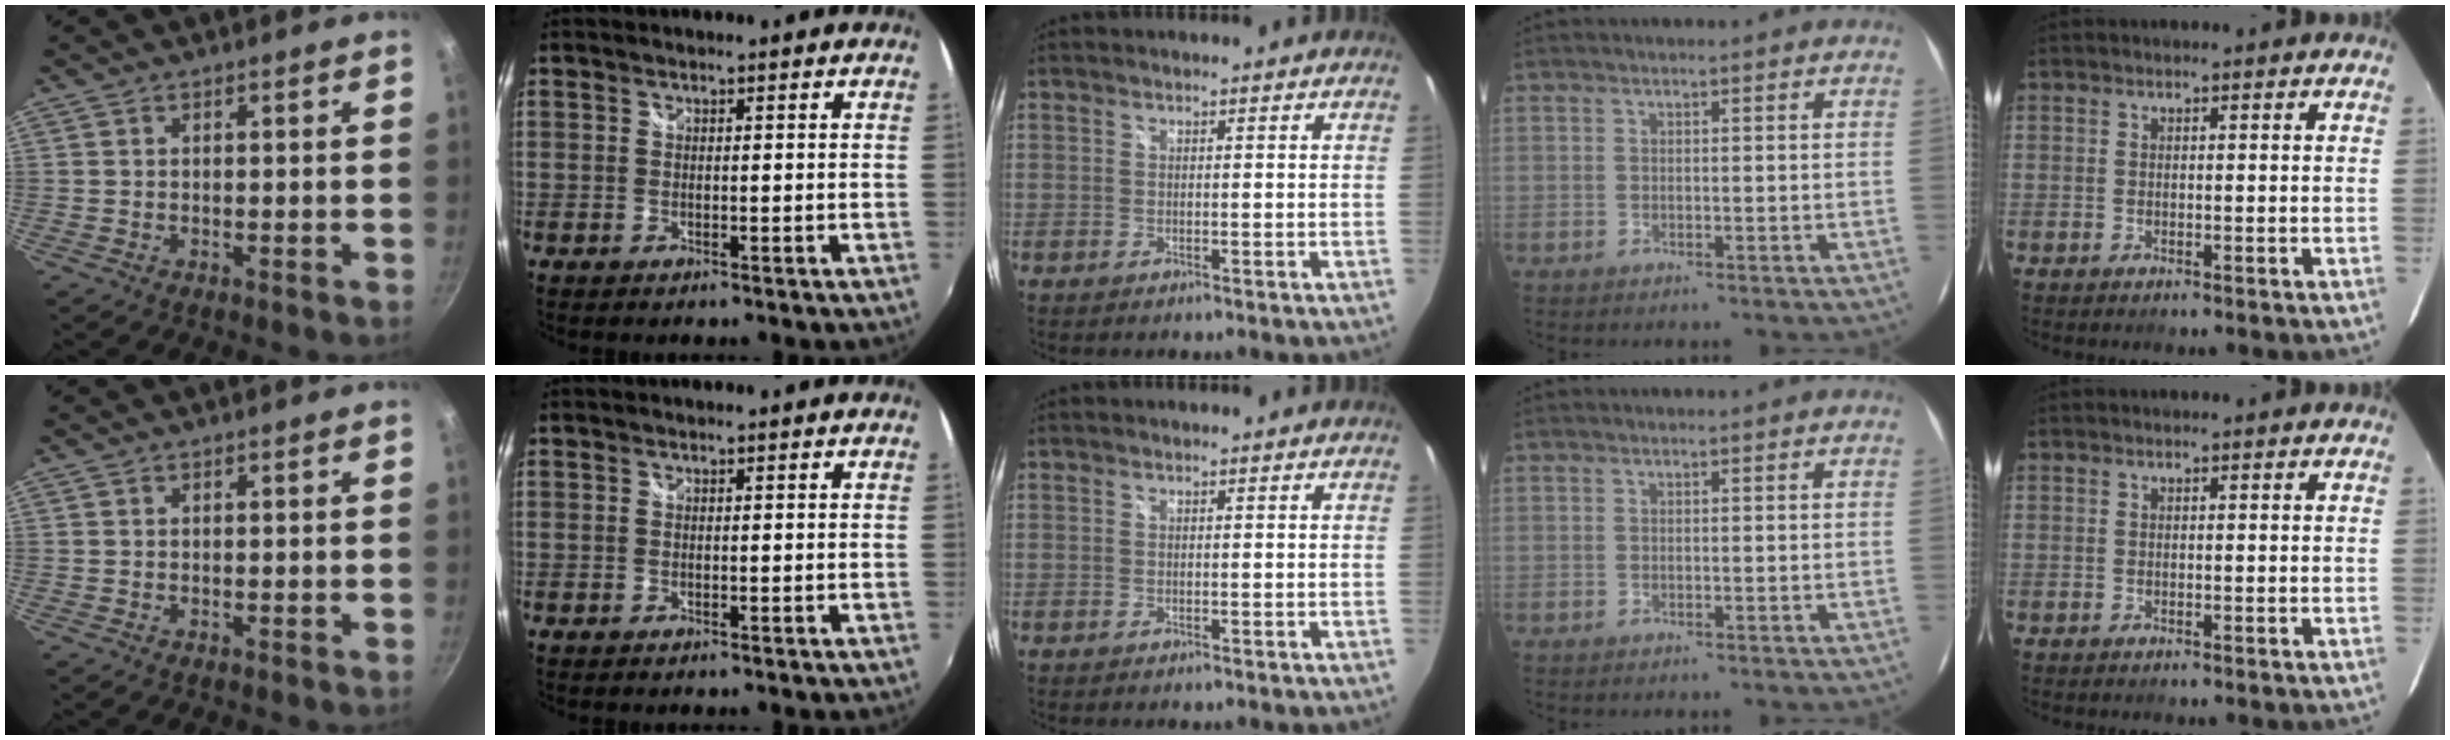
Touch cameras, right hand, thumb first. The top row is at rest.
{}